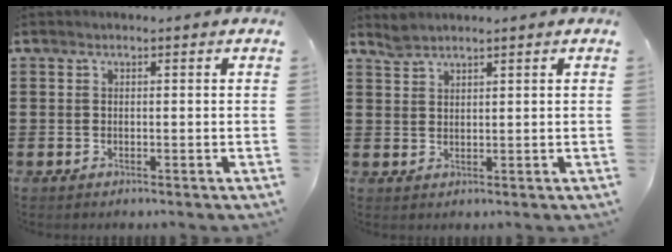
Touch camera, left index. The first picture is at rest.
{"total": 2.0, "force": [1.9, 0.3, 0.4], "torque": [-0.012, -0.001, 0.038]}